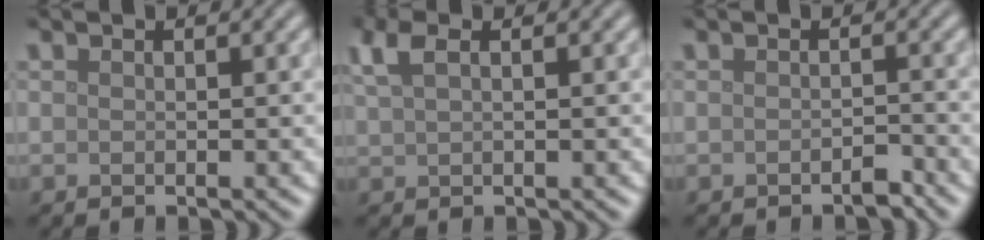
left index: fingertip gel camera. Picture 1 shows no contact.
{"total": 2.4, "force": [1.3, 0.9, 1.8], "torque": [-0.042, 0.007, 0.029]}
{"total": 1.1, "force": [-0.8, 0.2, 0.6], "torque": [-0.009, 0.002, -0.014]}